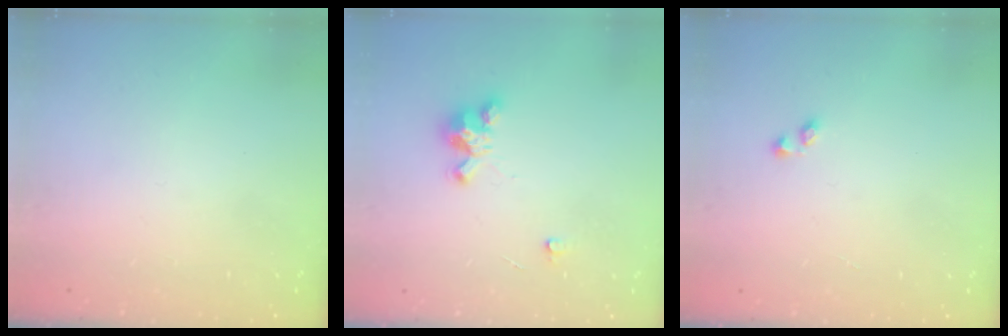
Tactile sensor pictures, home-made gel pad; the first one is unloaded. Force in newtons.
{"total": 6.0, "press": 6.0, "slide": 0.2}
{"total": 1.0, "press": 0.9, "slide": 0.5}